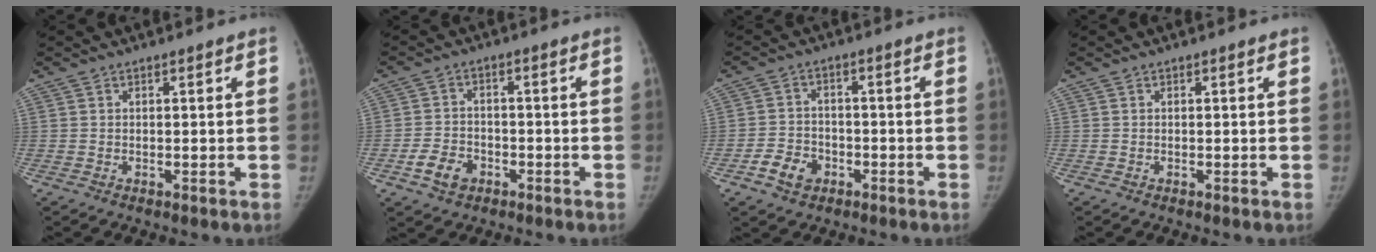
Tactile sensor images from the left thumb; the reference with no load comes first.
{"total": 5.7, "force": [-2.9, 4.2, 2.7], "torque": [-0.040, 0.018, -0.049]}
{"total": 5.8, "force": [-3.0, 4.4, 2.4], "torque": [-0.028, 0.020, -0.050]}
{"total": 0.0}